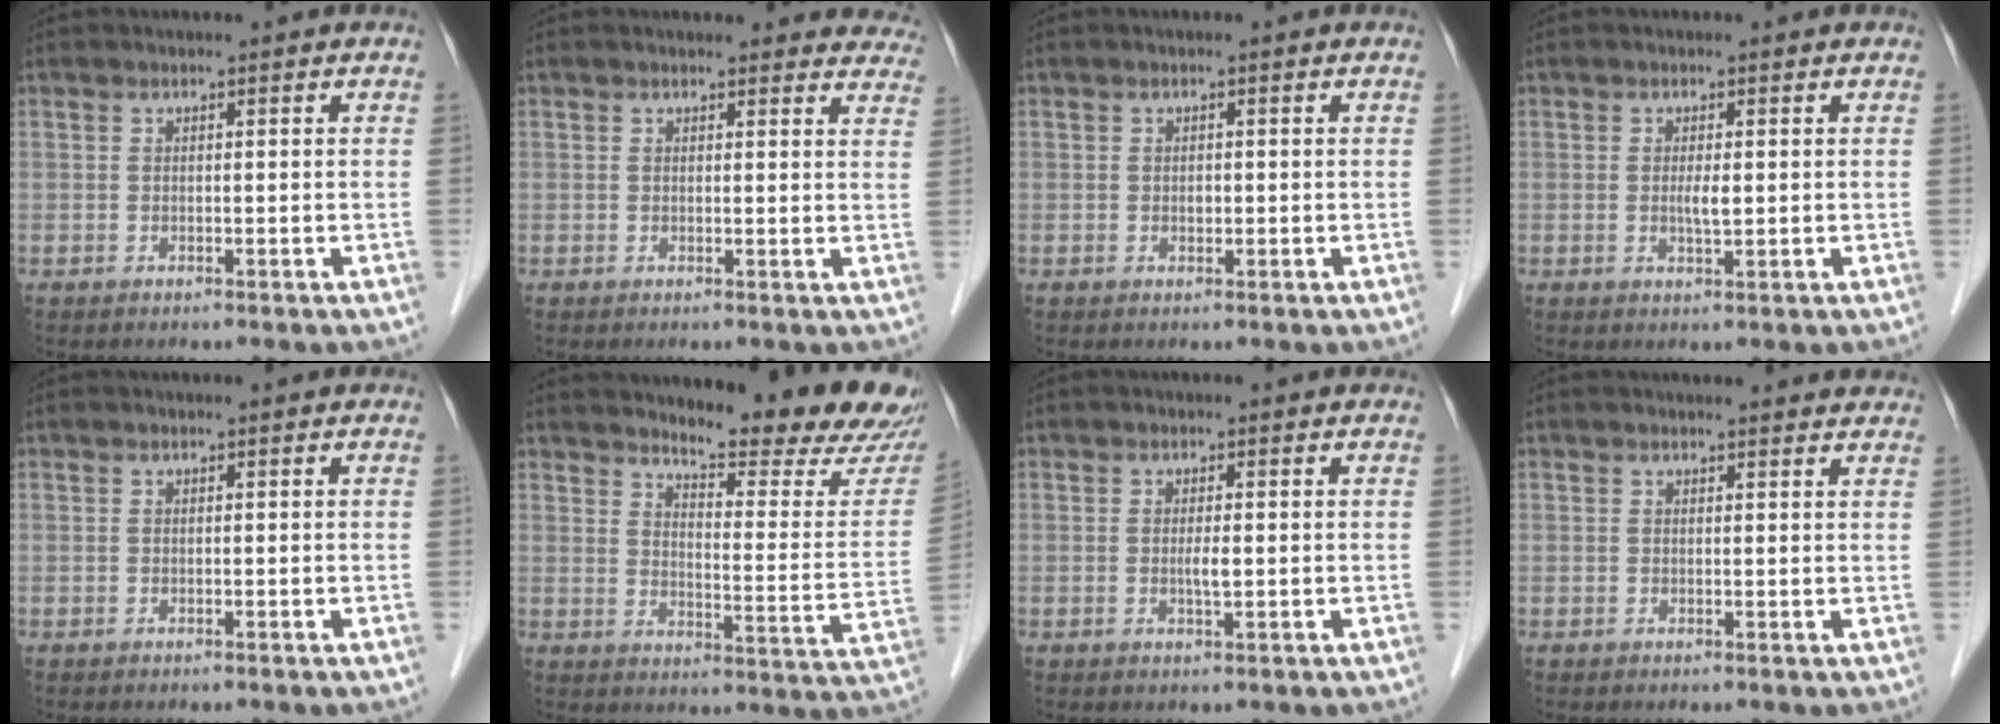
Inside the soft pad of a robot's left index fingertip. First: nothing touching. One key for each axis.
{"total": 9.6, "fx": 9.1, "fy": 3.0, "fz": 0.8, "tx": 0.038, "ty": -0.015, "tz": 0.061}
{"total": 0.9, "fx": -0.2, "fy": 0.6, "fz": 0.6, "tx": -0.010, "ty": -0.001, "tz": -0.003}
{"total": 1.9, "fx": 0.0, "fy": 0.4, "fz": 1.9, "tx": -0.039, "ty": -0.004, "tz": 0.001}
{"total": 0.0}
{"total": 16.8, "fx": 15.4, "fy": 2.0, "fz": 6.3, "tx": -0.078, "ty": -0.089, "tz": 0.179}
{"total": 1.8, "fx": -0.2, "fy": 0.3, "fz": 1.7, "tx": -0.035, "ty": -0.003, "tz": -0.003}
{"total": 5.3, "fx": 5.2, "fy": 1.0, "fz": 0.8, "tx": -0.001, "ty": 0.000, "tz": 0.040}